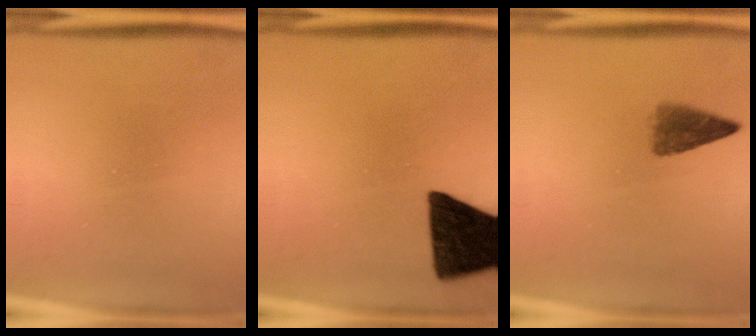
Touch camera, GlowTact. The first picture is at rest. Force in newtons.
{"total": 15.7}
{"total": 2.7}